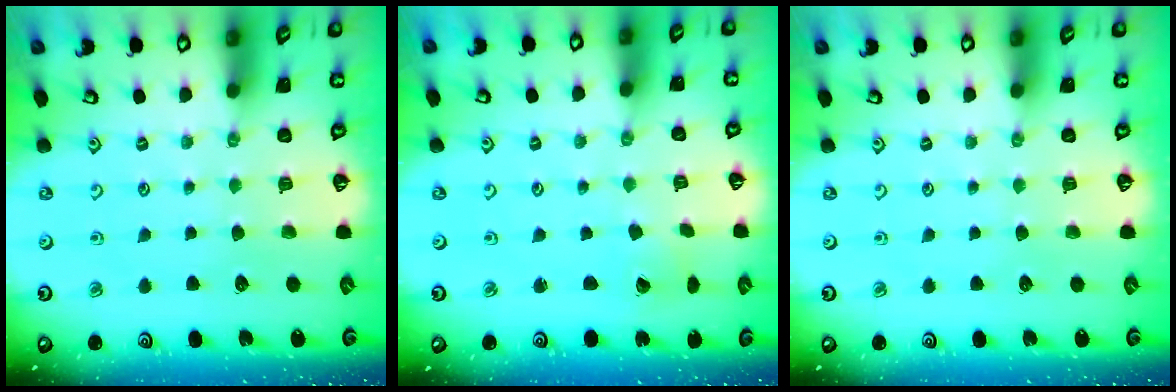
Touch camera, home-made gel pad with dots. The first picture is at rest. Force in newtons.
{"total": 2.6, "press": 2.6, "slide": 0.3}
{"total": 0.0}